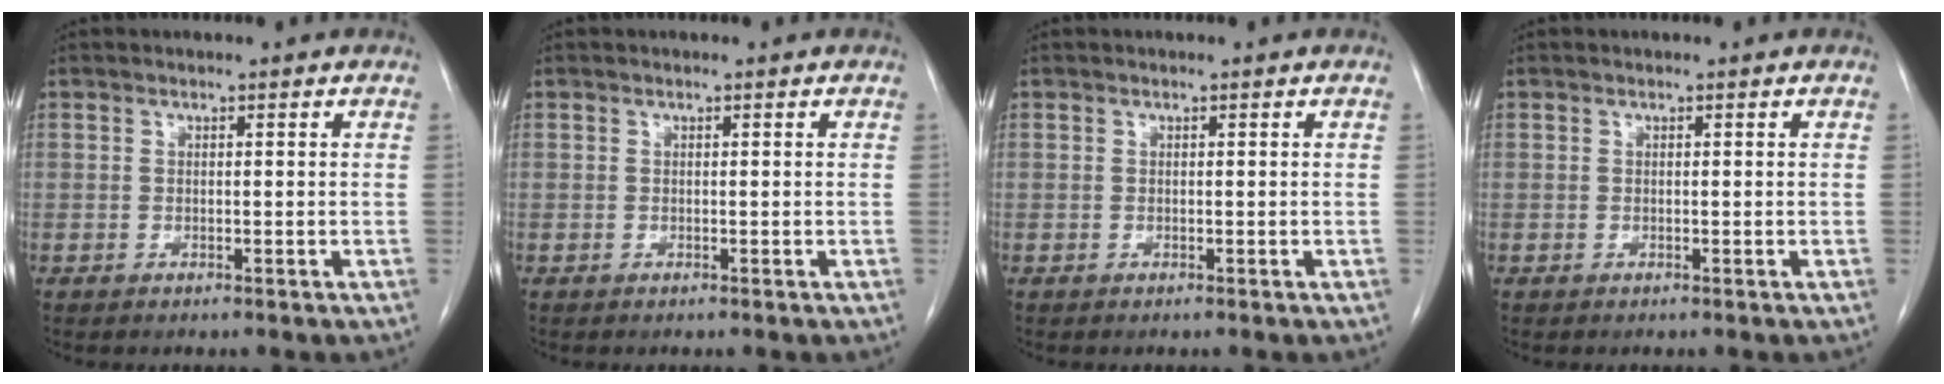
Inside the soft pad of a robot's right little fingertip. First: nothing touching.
{"total": 0.0}
{"total": 0.0}
{"total": 0.0}